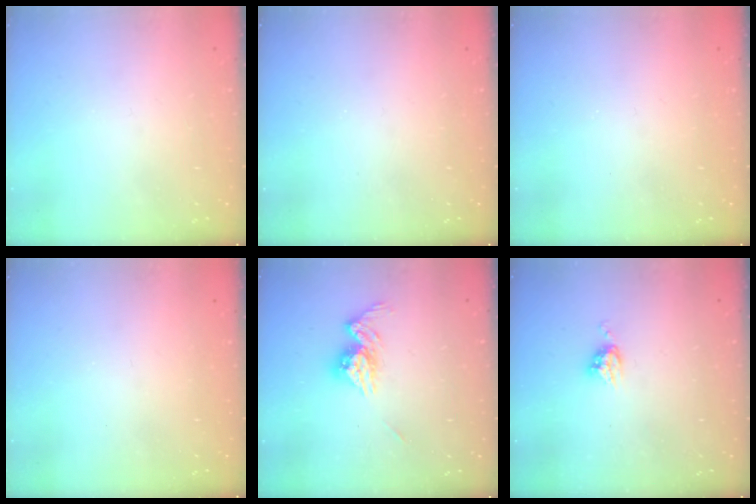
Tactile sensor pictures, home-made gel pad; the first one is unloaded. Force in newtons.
{"total": 0.0}
{"total": 0.0}
{"total": 0.0}
{"total": 10.6, "press": 10.5, "slide": 1.0}
{"total": 5.6, "press": 5.6, "slide": 0.7}